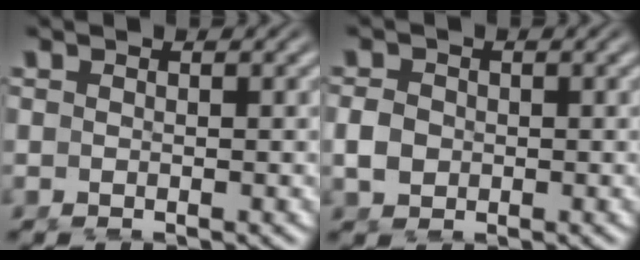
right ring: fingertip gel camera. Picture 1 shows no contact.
{"total": 1.3, "force": [-0.2, 1.0, 0.8], "torque": [-0.024, -0.005, 0.002]}